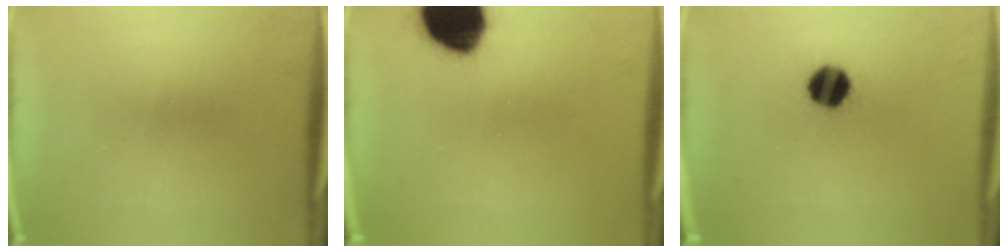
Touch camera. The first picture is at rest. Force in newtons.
{"total": 18.2}
{"total": 9.0}